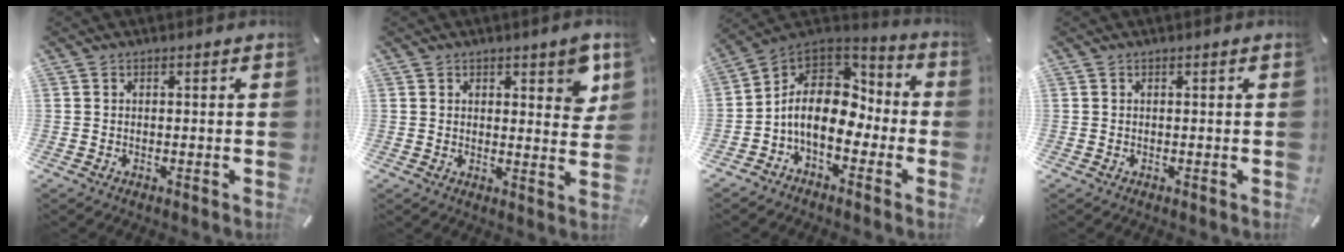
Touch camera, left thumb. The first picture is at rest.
{"total": 5.8, "force": [3.3, 2.8, 3.8], "torque": [-0.033, -0.021, 0.051]}
{"total": 12.3, "force": [-2.0, 8.9, 8.3], "torque": [-0.160, 0.003, -0.036]}
{"total": 0.0}